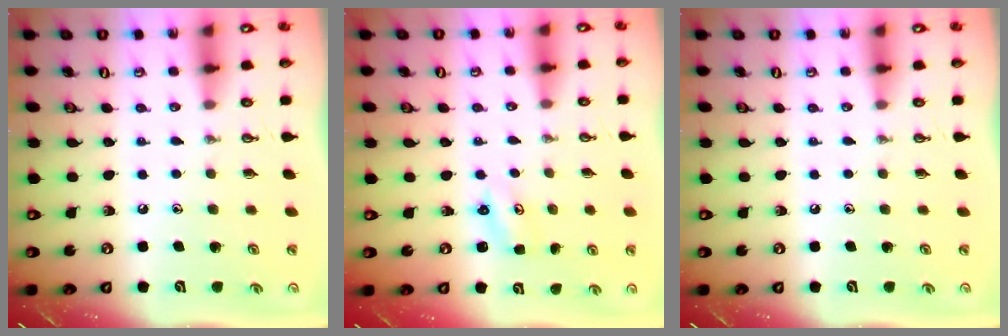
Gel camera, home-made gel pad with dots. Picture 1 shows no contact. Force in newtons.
{"total": 2.3, "press": 2.3, "slide": 0.2}
{"total": 0.0}